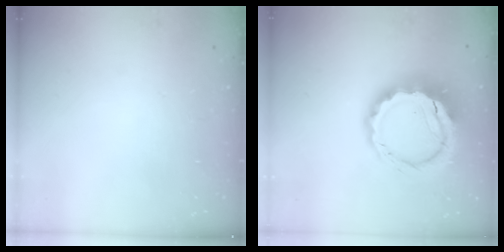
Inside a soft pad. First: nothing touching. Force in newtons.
{"total": 12.4, "press": 12.1, "slide": 2.6}